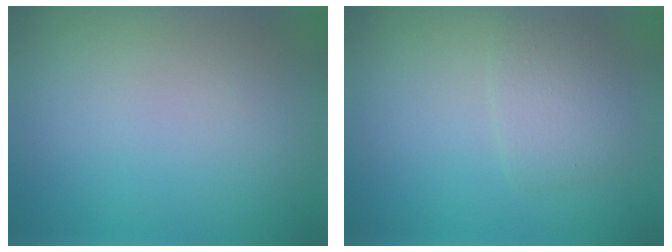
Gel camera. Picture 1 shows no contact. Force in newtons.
{"total": 2.2, "press": 2.2, "slide": 0.1}